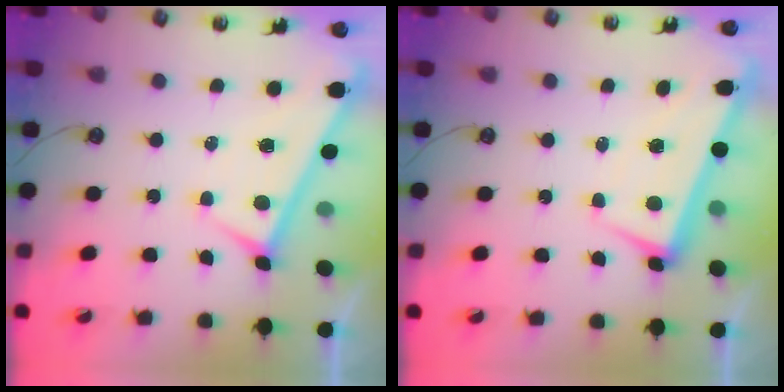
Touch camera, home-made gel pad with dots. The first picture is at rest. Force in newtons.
{"total": 1.7, "press": 0.7, "slide": 1.6}